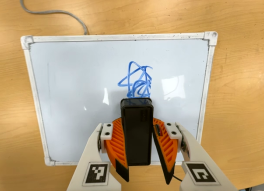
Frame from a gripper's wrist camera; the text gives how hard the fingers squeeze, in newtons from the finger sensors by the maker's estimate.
{"total": 8.8, "left": 8.9, "right": 8.7}